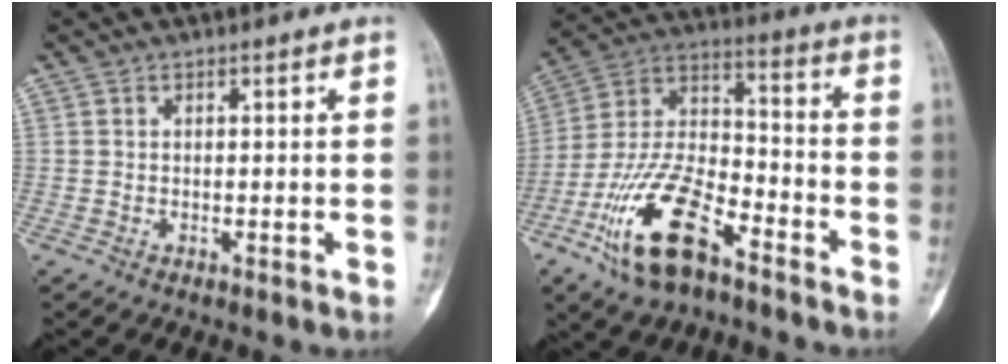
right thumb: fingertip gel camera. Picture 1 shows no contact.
{"total": 18.3, "force": [-10.2, 8.0, 12.9], "torque": [-0.249, 0.064, -0.193]}